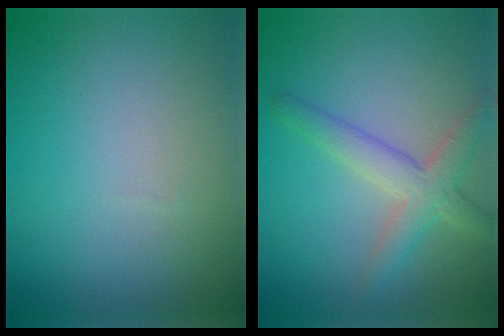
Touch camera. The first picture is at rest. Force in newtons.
{"total": 3.7, "press": 3.7, "slide": 0.1}